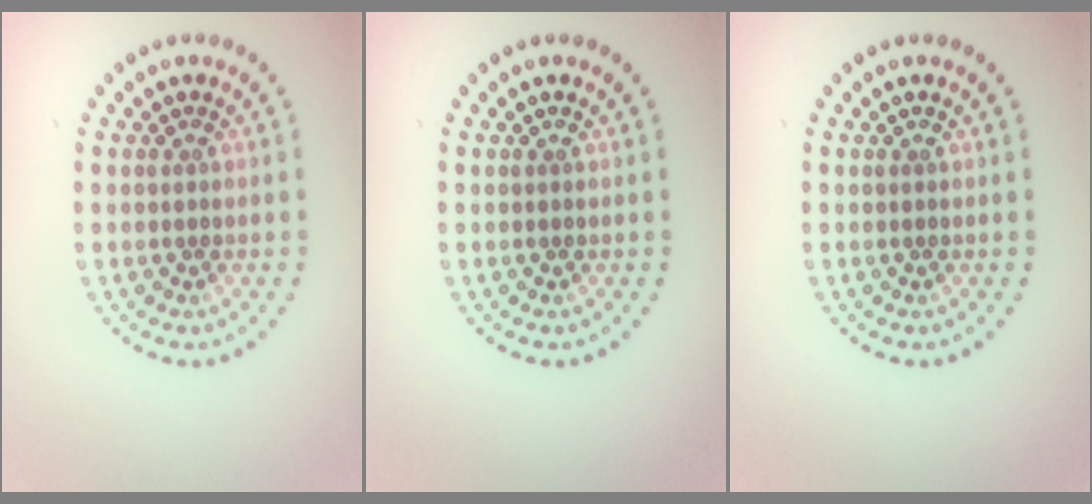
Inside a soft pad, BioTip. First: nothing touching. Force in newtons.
{"total": 0.0}
{"total": 0.0}